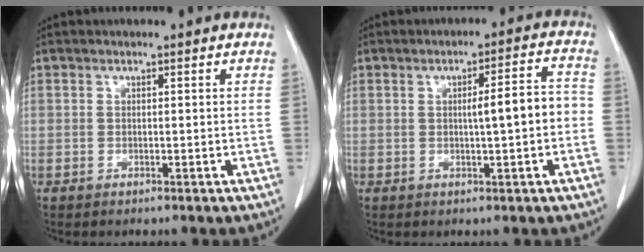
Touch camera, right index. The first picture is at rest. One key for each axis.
{"total": 5.9, "fx": -0.5, "fy": 0.7, "fz": 5.8, "tx": -0.085, "ty": 0.017, "tz": -0.007}